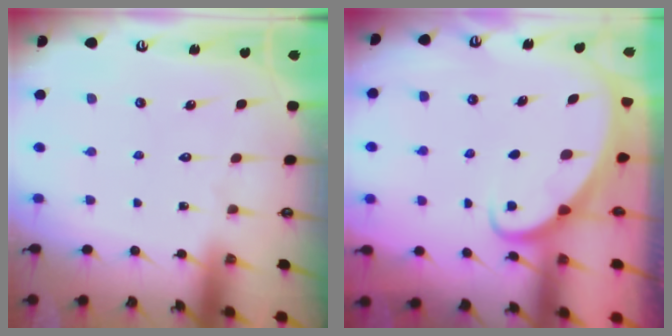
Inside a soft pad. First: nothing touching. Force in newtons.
{"total": 2.3, "press": 2.3, "slide": 0.3}